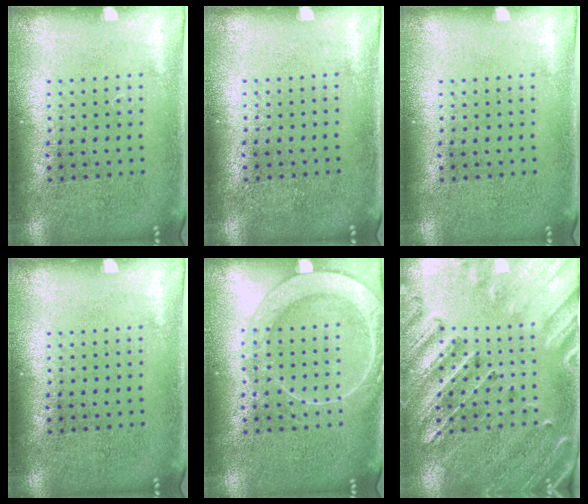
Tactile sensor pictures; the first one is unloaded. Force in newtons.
{"total": 0.0}
{"total": 0.0}
{"total": 0.0}
{"total": 3.0, "press": 2.9, "slide": 0.5}
{"total": 2.9, "press": 2.7, "slide": 1.1}